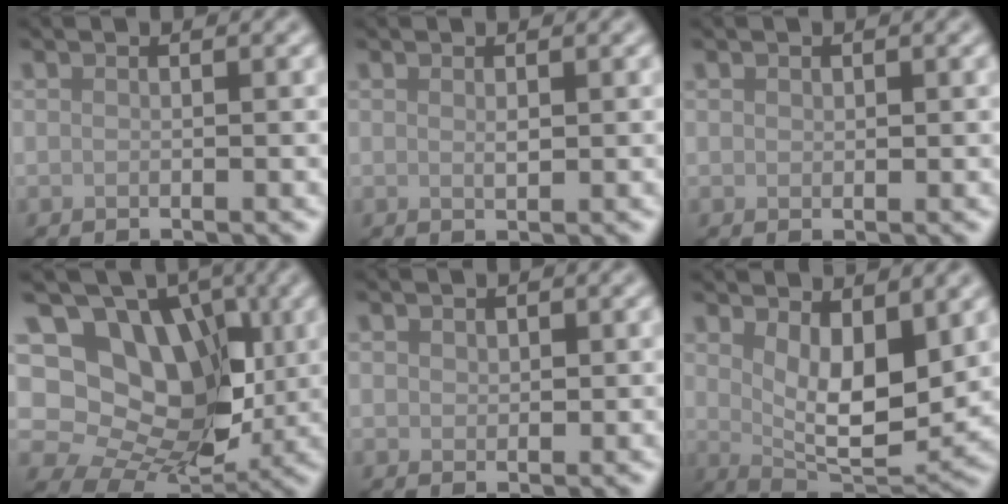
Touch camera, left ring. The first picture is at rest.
{"total": 0.6, "force": [0.3, 0.2, 0.5], "torque": [-0.010, -0.002, 0.006]}
{"total": 0.5, "force": [0.3, 0.4, 0.1], "torque": [0.002, -0.003, 0.006]}
{"total": 12.9, "force": [2.8, 10.1, 7.6], "torque": [-0.120, 0.034, 0.039]}
{"total": 0.9, "force": [0.5, 0.7, 0.2], "torque": [-0.002, -0.003, 0.010]}
{"total": 7.1, "force": [2.3, 3.2, 5.9], "torque": [-0.099, -0.020, 0.043]}